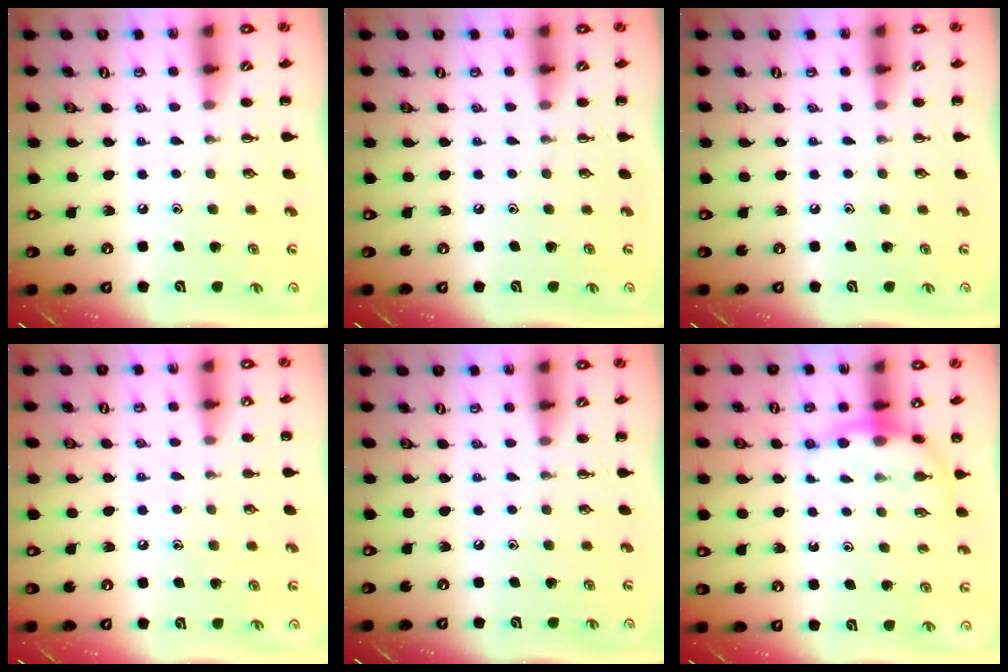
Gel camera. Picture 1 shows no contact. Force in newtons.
{"total": 0.0}
{"total": 0.0}
{"total": 4.9, "press": 4.7, "slide": 1.4}
{"total": 0.0}
{"total": 7.2, "press": 7.0, "slide": 1.6}